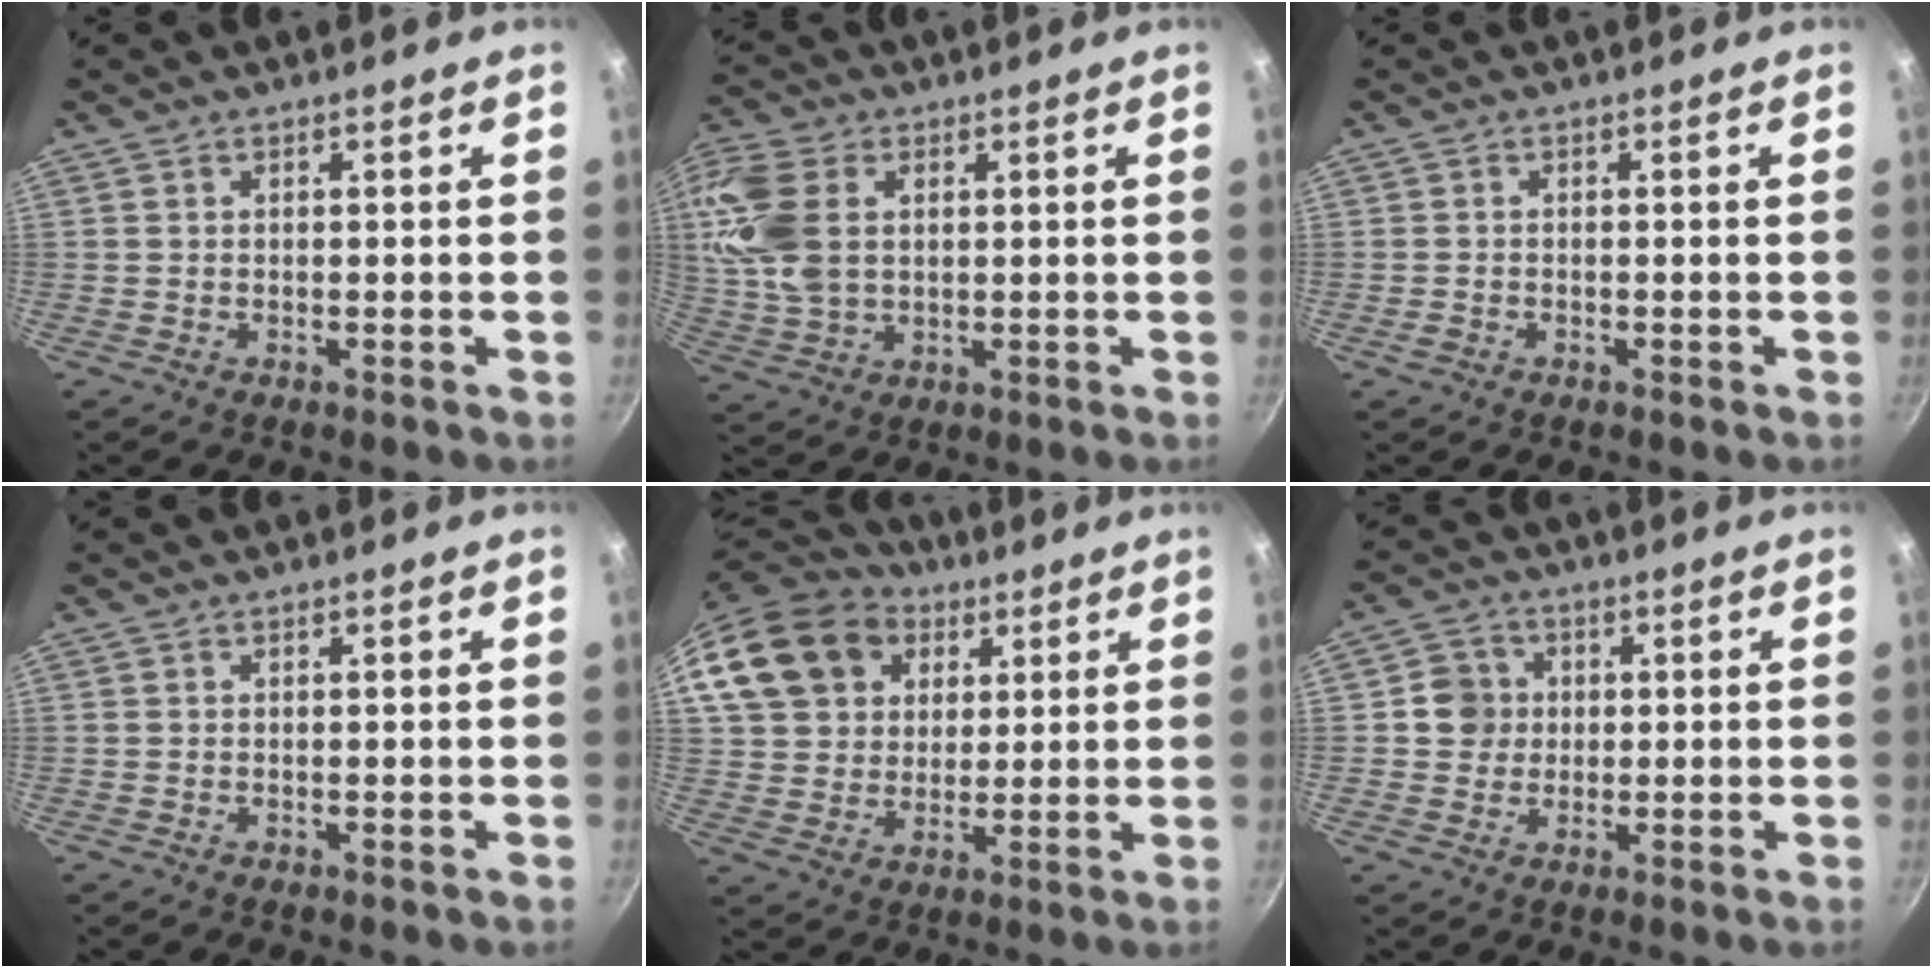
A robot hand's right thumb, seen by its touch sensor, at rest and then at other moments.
{"total": 11.9, "force": [2.6, 8.1, 8.4], "torque": [-0.168, -0.001, 0.051]}
{"total": 1.4, "force": [-0.7, 1.0, 0.6], "torque": [-0.013, 0.004, -0.013]}
{"total": 0.0}
{"total": 20.1, "force": [7.9, 15.8, 9.7], "torque": [-0.184, 0.016, 0.141]}
{"total": 5.6, "force": [0.6, 5.3, 1.6], "torque": [0.009, 0.005, -0.001]}